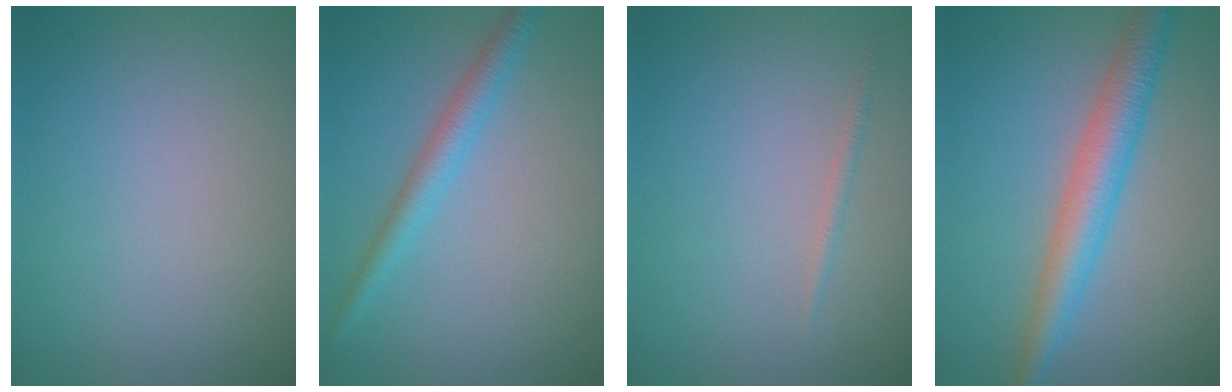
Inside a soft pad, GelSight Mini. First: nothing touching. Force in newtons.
{"total": 2.5, "press": 2.5, "slide": 0.1}
{"total": 0.7, "press": 0.7, "slide": 0.0}
{"total": 4.7, "press": 4.7, "slide": 0.1}